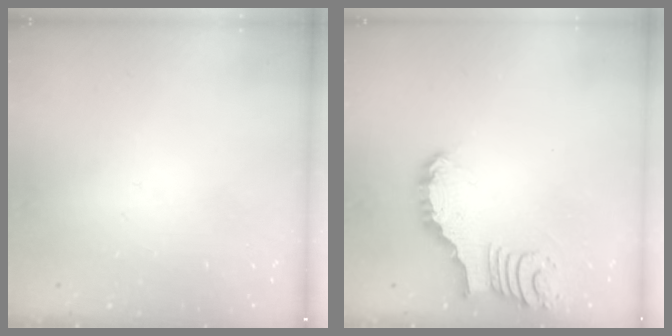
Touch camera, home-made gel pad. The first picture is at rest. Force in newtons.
{"total": 3.7, "press": 3.7, "slide": 0.2}